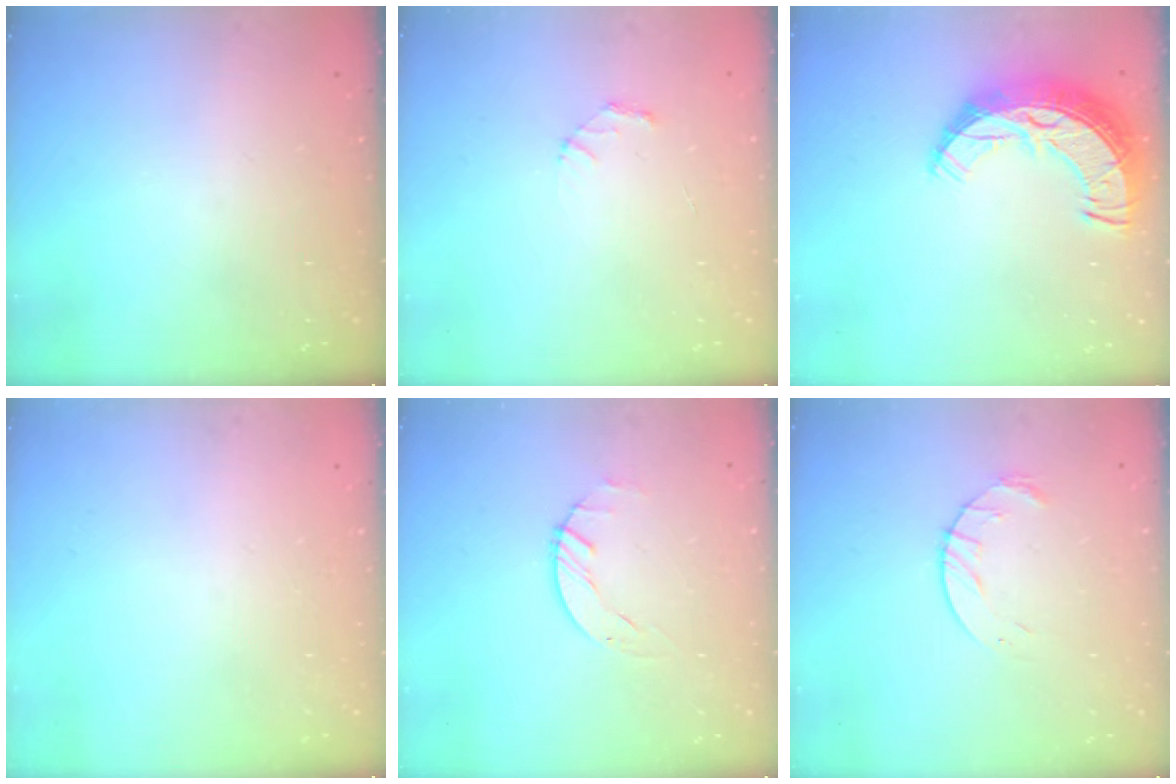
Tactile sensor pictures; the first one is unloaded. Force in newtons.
{"total": 1.9, "press": 1.9, "slide": 0.2}
{"total": 13.3, "press": 13.3, "slide": 0.9}
{"total": 0.0}
{"total": 0.6, "press": 0.6, "slide": 0.2}
{"total": 4.6, "press": 4.5, "slide": 0.6}